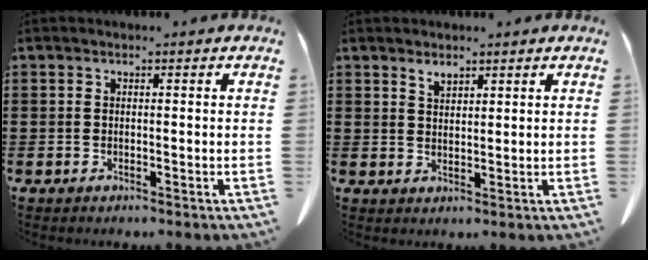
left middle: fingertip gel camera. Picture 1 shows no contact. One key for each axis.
{"total": 1.9, "fx": 1.6, "fy": 0.6, "fz": 0.7, "tx": -0.009, "ty": -0.003, "tz": 0.030}